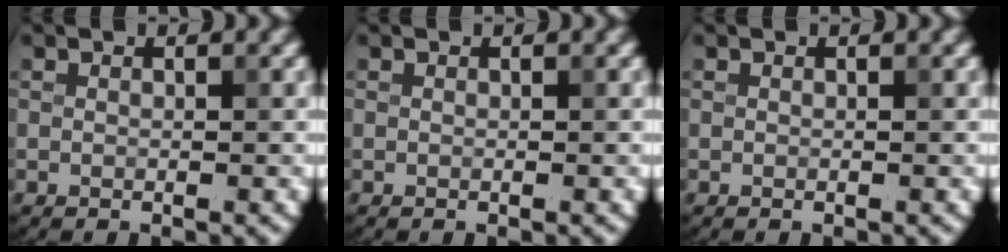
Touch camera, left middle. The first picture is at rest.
{"total": 0.0}
{"total": 0.0}